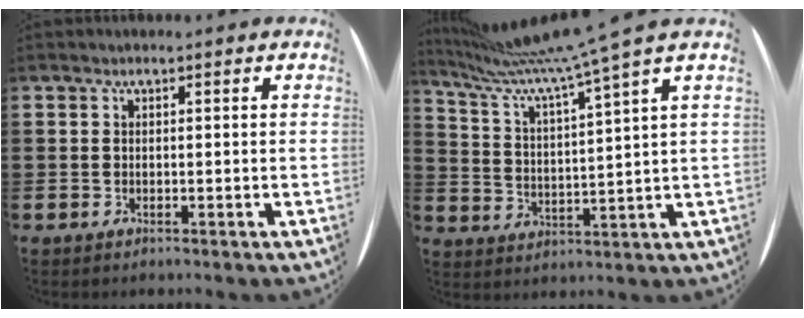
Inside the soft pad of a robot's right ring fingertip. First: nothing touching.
{"total": 8.1, "force": [6.9, -1.5, 4.0], "torque": [-0.103, -0.033, 0.117]}